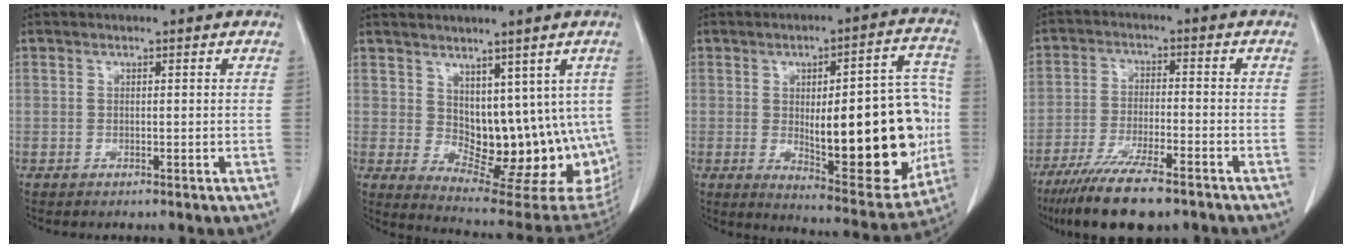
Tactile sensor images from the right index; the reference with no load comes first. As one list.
[{"total": 14.3, "force": [1.8, 8.2, 11.7], "torque": [-0.137, -0.009, 0.047]}, {"total": 23.3, "force": [-1.9, 6.8, 22.2], "torque": [-0.254, 0.011, -0.005]}, {"total": 12.3, "force": [-9.2, 2.2, 7.9], "torque": [-0.137, -0.027, -0.153]}]